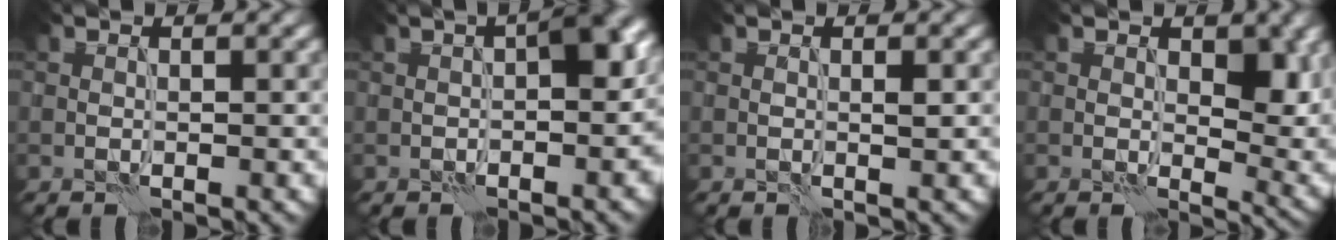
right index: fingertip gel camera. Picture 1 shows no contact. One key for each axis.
{"total": 5.1, "fx": -0.4, "fy": 2.0, "fz": 4.7, "tx": -0.046, "ty": 0.023, "tz": -0.011}
{"total": 0.9, "fx": 0.0, "fy": 0.1, "fz": 0.9, "tx": -0.016, "ty": 0.000, "tz": 0.000}
{"total": 4.8, "fx": 1.3, "fy": 2.8, "fz": 3.7, "tx": -0.038, "ty": -0.012, "tz": 0.022}